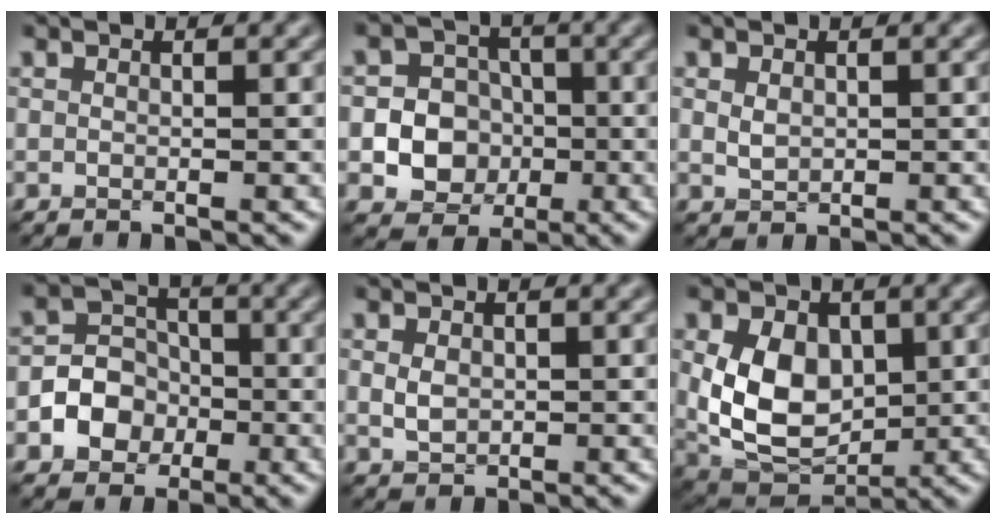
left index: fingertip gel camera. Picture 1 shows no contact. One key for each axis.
{"total": 8.0, "fx": -1.9, "fy": 7.3, "fz": 2.5, "tx": -0.038, "ty": 0.003, "tz": -0.056}
{"total": 1.2, "fx": 0.2, "fy": 0.8, "fz": 0.8, "tx": -0.019, "ty": -0.001, "tz": 0.006}
{"total": 4.5, "fx": -1.6, "fy": 3.8, "fz": 1.7, "tx": -0.005, "ty": 0.004, "tz": -0.048}
{"total": 1.6, "fx": 0.1, "fy": 1.2, "fz": 1.1, "tx": -0.026, "ty": -0.001, "tz": 0.001}
{"total": 8.2, "fx": 0.5, "fy": 5.8, "fz": 5.8, "tx": -0.127, "ty": -0.013, "tz": 0.008}